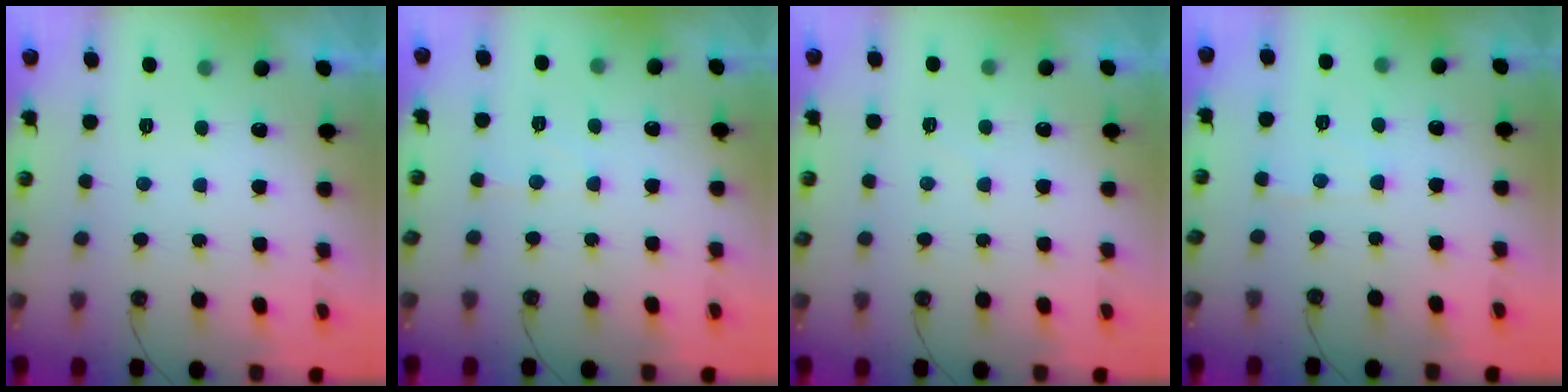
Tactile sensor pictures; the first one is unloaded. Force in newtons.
{"total": 5.5, "press": 5.5, "slide": 0.5}
{"total": 4.7, "press": 4.7, "slide": 0.5}
{"total": 5.0, "press": 5.0, "slide": 0.6}